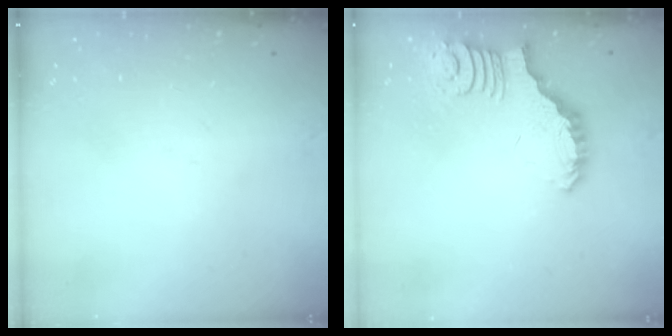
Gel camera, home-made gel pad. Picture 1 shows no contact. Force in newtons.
{"total": 2.4, "press": 2.4, "slide": 0.5}